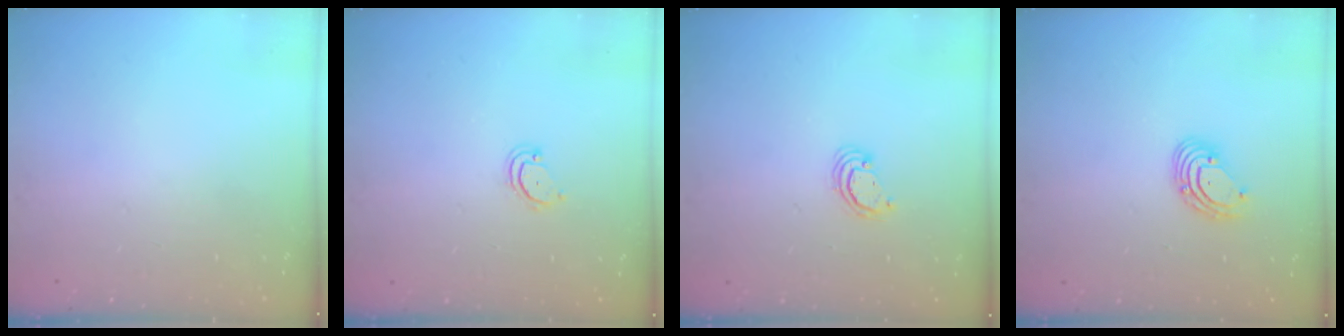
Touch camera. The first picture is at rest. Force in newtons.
{"total": 3.3, "press": 3.3, "slide": 0.2}
{"total": 2.5, "press": 2.5, "slide": 0.2}
{"total": 4.8, "press": 4.7, "slide": 0.5}